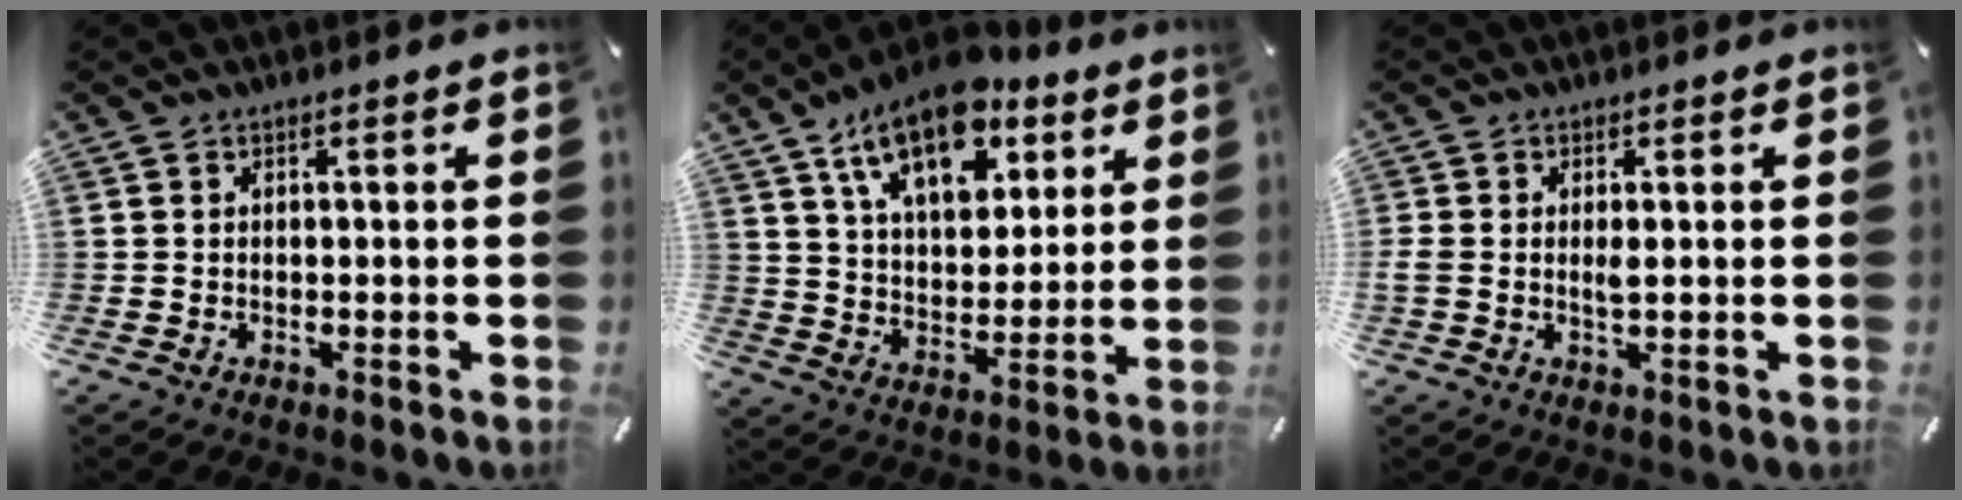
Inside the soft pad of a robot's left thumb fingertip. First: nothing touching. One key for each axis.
{"total": 17.4, "fx": 10.5, "fy": 9.3, "fz": 10.2, "tx": -0.170, "ty": -0.042, "tz": 0.185}
{"total": 2.2, "fx": 0.1, "fy": 0.9, "fz": 2.0, "tx": -0.042, "ty": 0.000, "tz": 0.001}